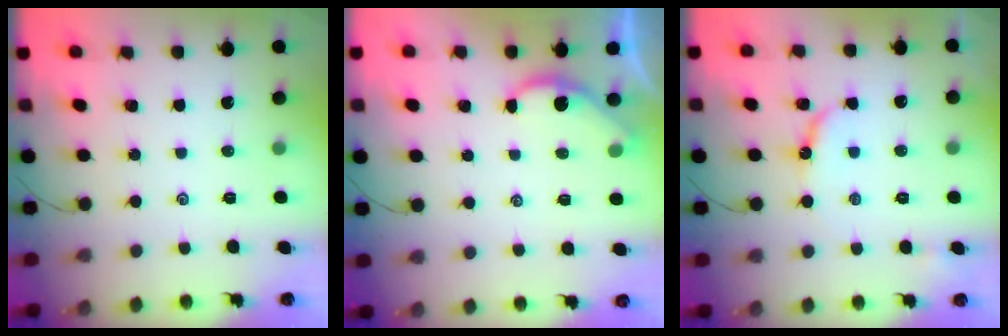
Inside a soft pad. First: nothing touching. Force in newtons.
{"total": 2.4, "press": 2.3, "slide": 0.3}
{"total": 6.8, "press": 6.7, "slide": 0.6}